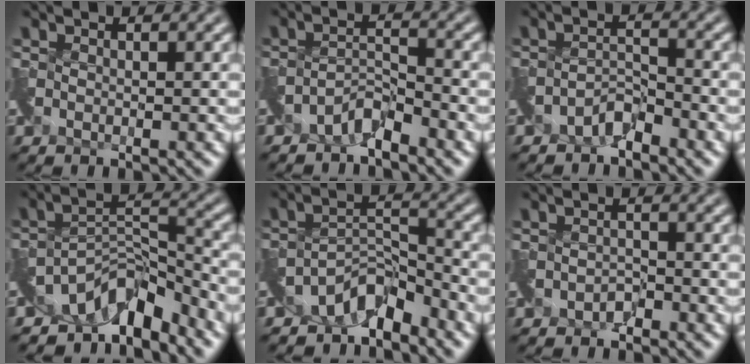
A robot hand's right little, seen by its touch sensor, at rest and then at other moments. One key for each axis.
{"total": 2.1, "fx": -2.0, "fy": 0.0, "fz": 0.5, "tx": -0.011, "ty": 0.005, "tz": -0.041}
{"total": 1.7, "fx": -1.7, "fy": 0.1, "fz": 0.4, "tx": -0.010, "ty": 0.004, "tz": -0.032}
{"total": 5.9, "fx": -5.1, "fy": 1.7, "fz": 2.4, "tx": -0.019, "ty": 0.002, "tz": -0.094}
{"total": 4.0, "fx": -3.6, "fy": 1.1, "fz": 1.3, "tx": -0.009, "ty": 0.001, "tz": -0.069}
{"total": 1.0, "fx": -0.8, "fy": 0.5, "fz": 0.1, "tx": -0.006, "ty": -0.001, "tz": -0.015}